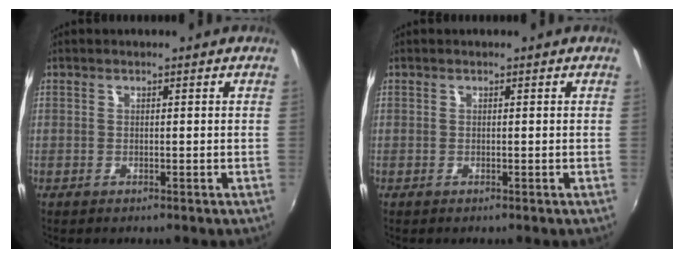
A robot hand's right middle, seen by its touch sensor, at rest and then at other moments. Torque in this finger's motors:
{"motor_torque": [-0.08, 0.28, -0.01, 0.00]}